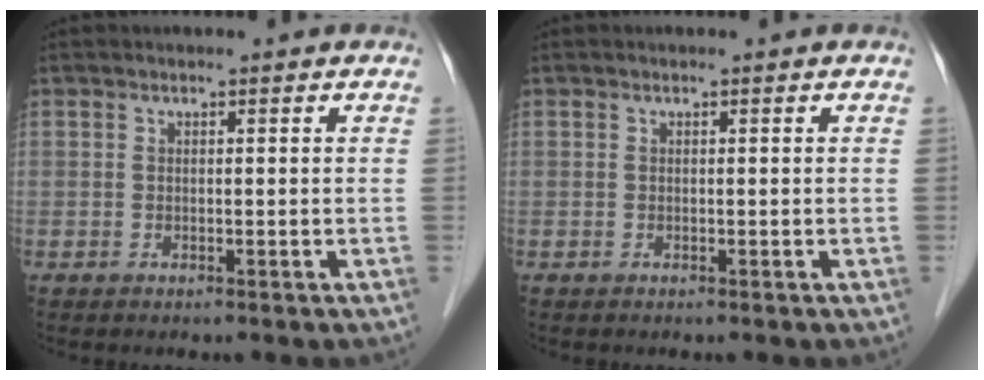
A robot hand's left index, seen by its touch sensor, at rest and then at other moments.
{"total": 0.0}